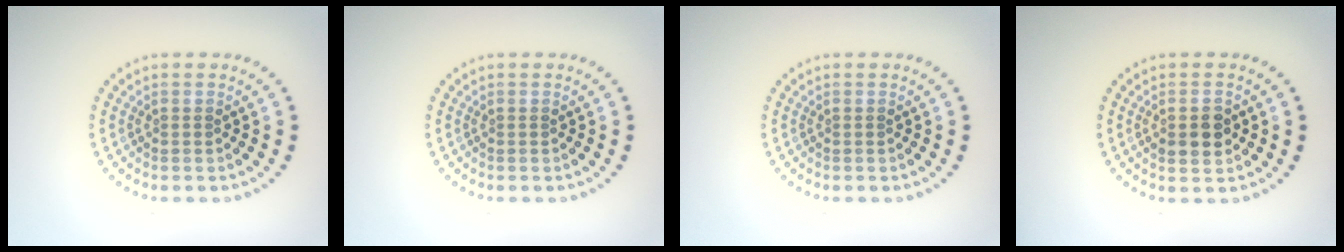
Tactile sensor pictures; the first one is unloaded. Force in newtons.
{"total": 0.0}
{"total": 0.0}
{"total": 2.4, "press": 2.4, "slide": 0.2}